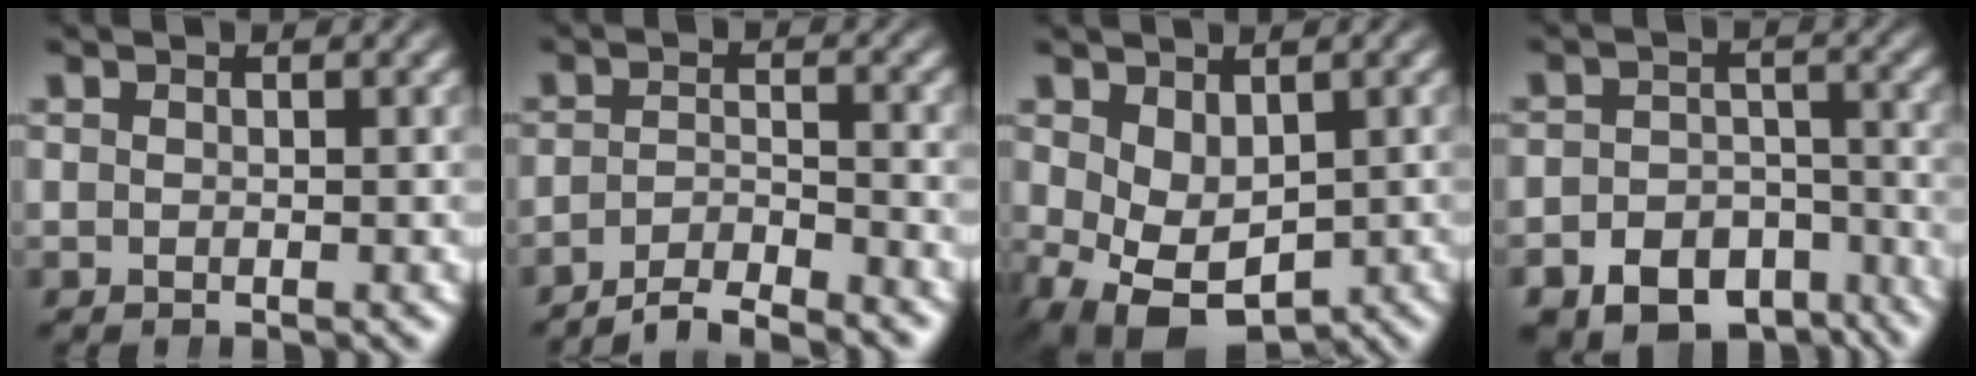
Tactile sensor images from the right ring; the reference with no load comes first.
{"total": 5.2, "force": [-4.8, 1.2, 1.5], "torque": [-0.020, -0.019, -0.076]}
{"total": 8.1, "force": [-3.2, 5.8, 4.7], "torque": [-0.114, -0.065, -0.026]}
{"total": 9.6, "force": [-7.3, 5.8, 2.5], "torque": [-0.022, -0.025, -0.115]}